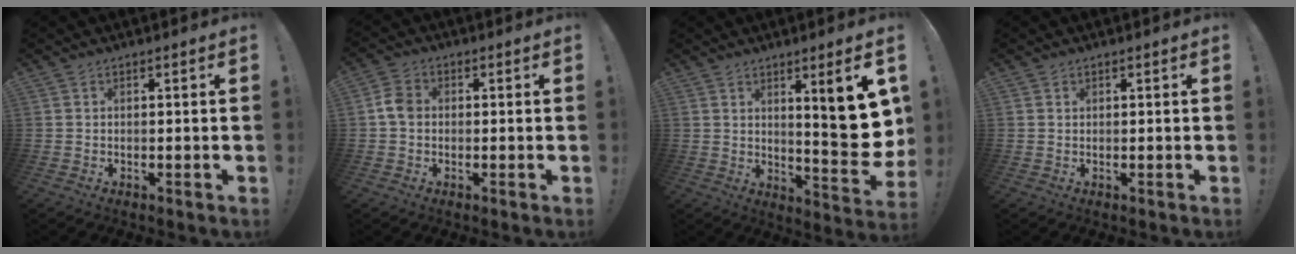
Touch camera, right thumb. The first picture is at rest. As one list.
[{"total": 5.4, "force": [-0.2, 4.1, 3.5], "torque": [-0.065, 0.013, -0.001]}, {"total": 13.7, "force": [4.2, 2.4, 12.8], "torque": [-0.158, -0.039, 0.061]}, {"total": 0.6, "force": [0.4, 0.4, 0.1], "torque": [0.000, 0.000, 0.008]}]